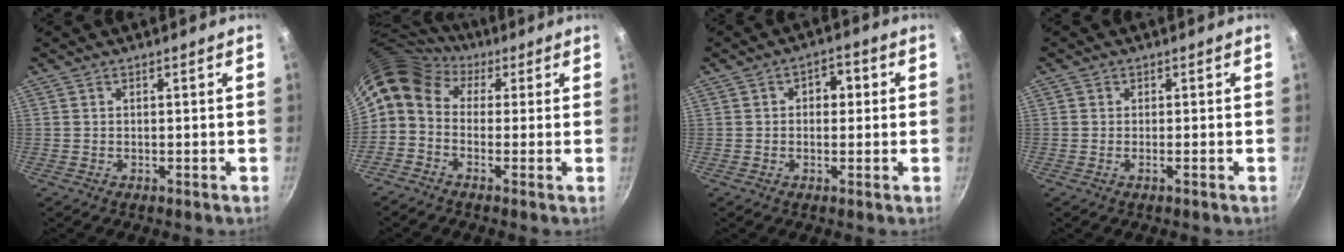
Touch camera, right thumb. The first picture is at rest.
{"total": 8.4, "force": [2.2, 6.4, 5.0], "torque": [-0.089, 0.022, 0.015]}
{"total": 4.3, "force": [0.6, 3.2, 2.8], "torque": [-0.008, 0.008, 0.002]}
{"total": 0.7, "force": [-0.4, 0.2, 0.5], "torque": [-0.015, 0.001, -0.010]}